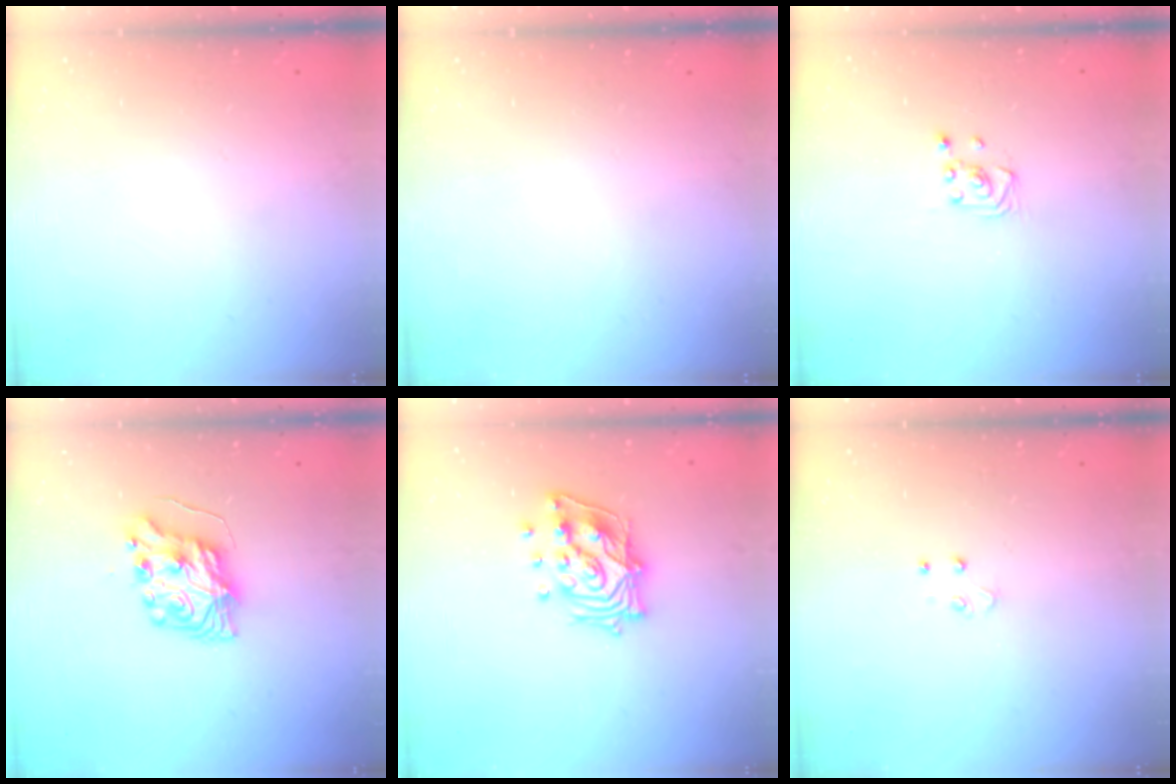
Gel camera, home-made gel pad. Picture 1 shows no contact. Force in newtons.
{"total": 0.0}
{"total": 3.1, "press": 2.8, "slide": 1.3}
{"total": 8.9, "press": 8.9, "slide": 0.9}
{"total": 14.9, "press": 14.8, "slide": 2.0}
{"total": 3.5, "press": 3.5, "slide": 0.3}